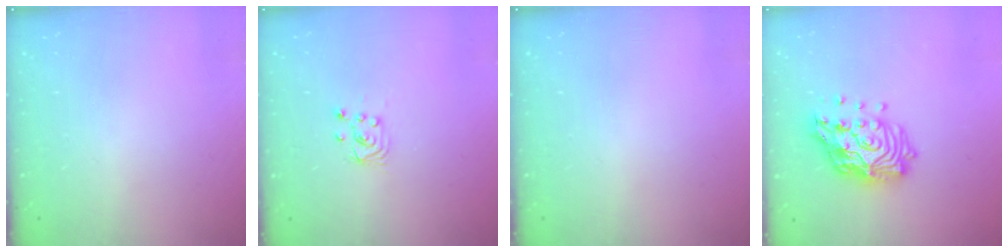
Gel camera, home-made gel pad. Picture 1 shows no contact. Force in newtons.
{"total": 4.0, "press": 4.0, "slide": 0.4}
{"total": 0.0}
{"total": 16.3, "press": 16.2, "slide": 1.6}